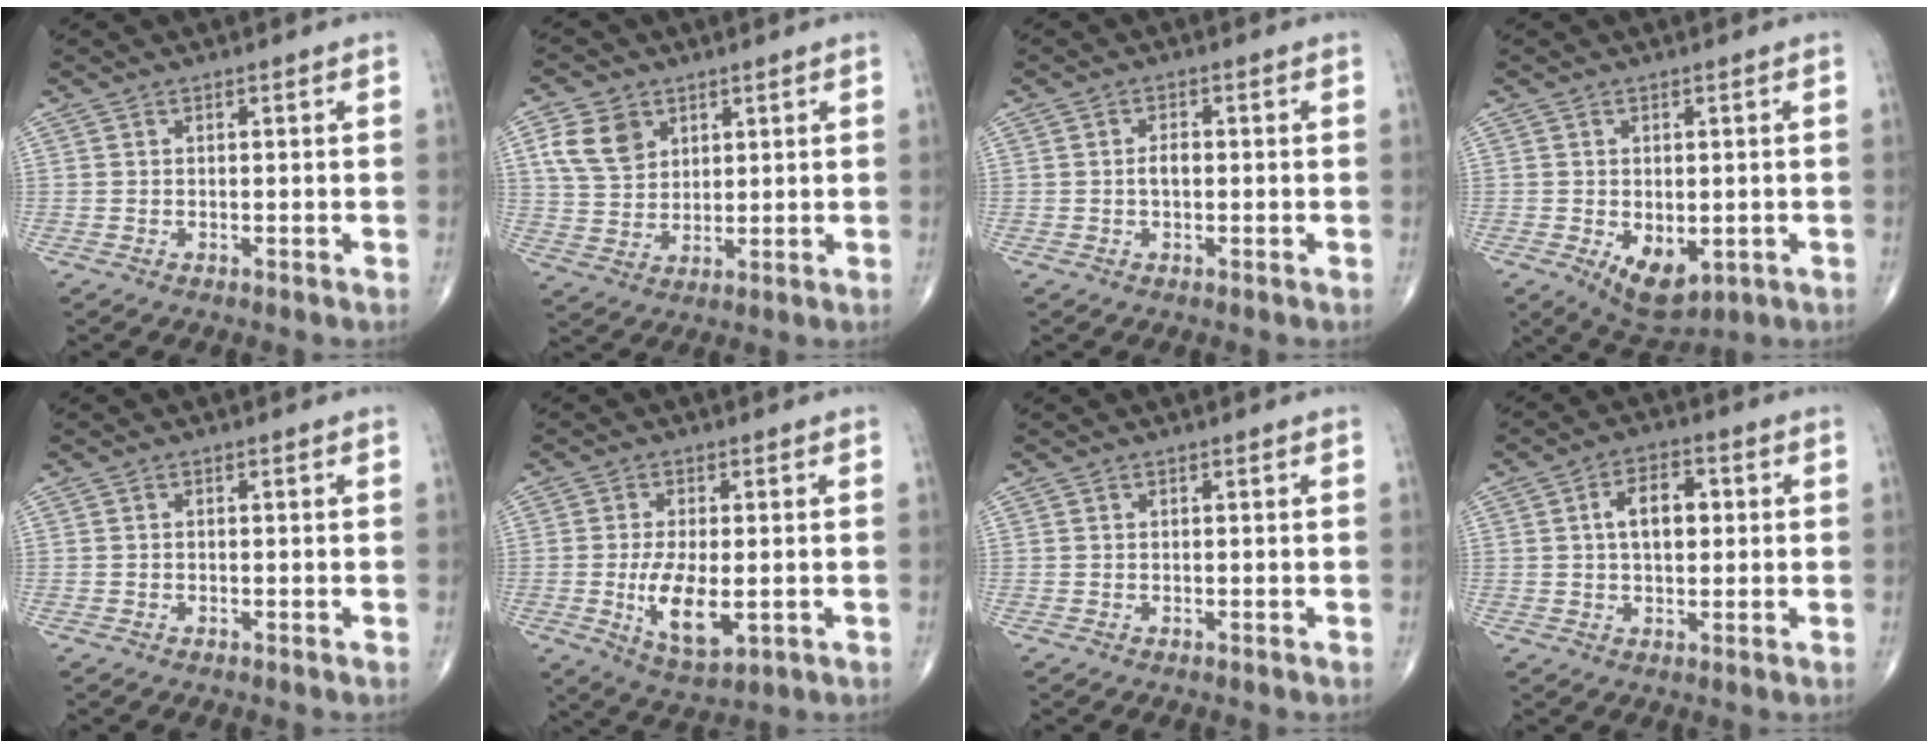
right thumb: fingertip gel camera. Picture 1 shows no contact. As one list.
[{"total": 8.4, "force": [3.6, 6.3, 4.3], "torque": [-0.063, -0.011, 0.075]}, {"total": 2.1, "force": [-0.2, 1.2, 1.7], "torque": [-0.030, 0.003, -0.006]}, {"total": 8.0, "force": [-2.1, 4.7, 6.1], "torque": [-0.081, -0.012, -0.018]}, {"total": 0.0}, {"total": 9.2, "force": [-1.6, 4.1, 8.2], "torque": [-0.144, -0.018, -0.019]}, {"total": 0.0}, {"total": 7.5, "force": [1.1, 4.4, 5.9], "torque": [-0.086, 0.013, 0.014]}]